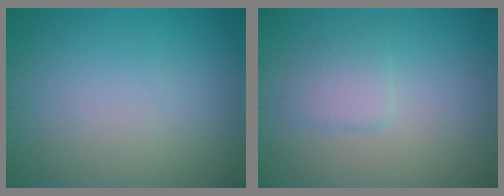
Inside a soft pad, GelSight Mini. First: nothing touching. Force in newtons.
{"total": 2.0, "press": 2.0, "slide": 0.2}